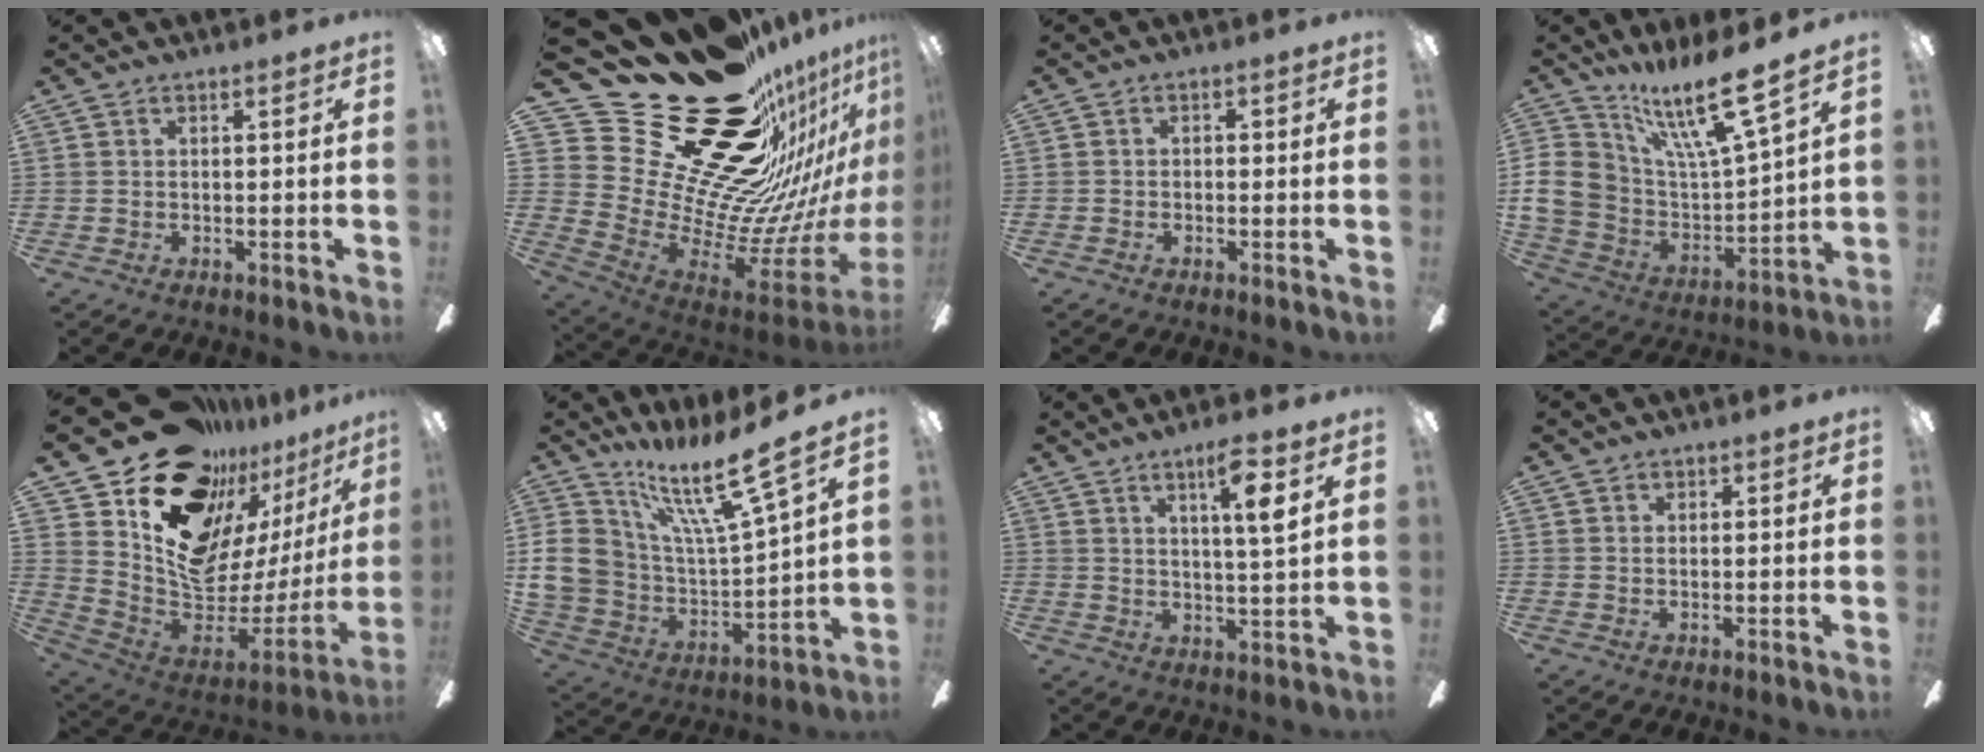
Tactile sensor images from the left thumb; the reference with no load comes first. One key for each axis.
{"total": 37.9, "fx": 23.4, "fy": 18.8, "fz": 23.1, "tx": -0.318, "ty": -0.246, "tz": 0.495}
{"total": 1.5, "fx": -1.1, "fy": 0.9, "fz": 0.6, "tx": -0.009, "ty": 0.008, "tz": -0.022}
{"total": 20.1, "fx": 12.7, "fy": 7.6, "fz": 13.6, "tx": -0.267, "ty": -0.081, "tz": 0.216}
{"total": 21.4, "fx": 12.3, "fy": 13.8, "fz": 10.9, "tx": -0.165, "ty": -0.091, "tz": 0.249}
{"total": 20.5, "fx": 13.7, "fy": 6.5, "fz": 13.8, "tx": -0.269, "ty": -0.088, "tz": 0.233}
{"total": 7.7, "fx": 4.1, "fy": 0.9, "fz": 6.5, "tx": -0.103, "ty": -0.009, "tz": 0.059}
{"total": 0.7, "fx": 0.0, "fy": 0.7, "fz": 0.3, "tx": -0.004, "ty": 0.005, "tz": 0.000}